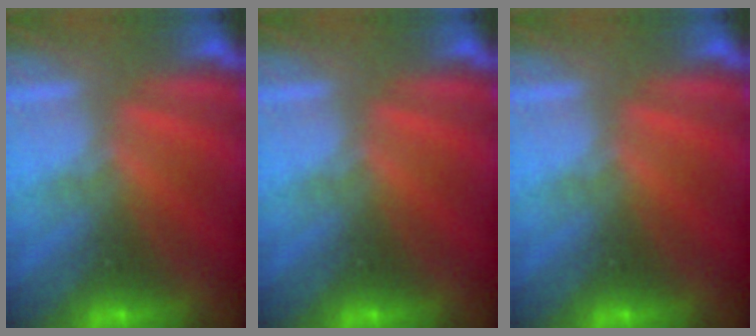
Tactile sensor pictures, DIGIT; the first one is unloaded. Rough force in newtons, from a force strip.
{"total": 0.0}
{"total": 0.0}